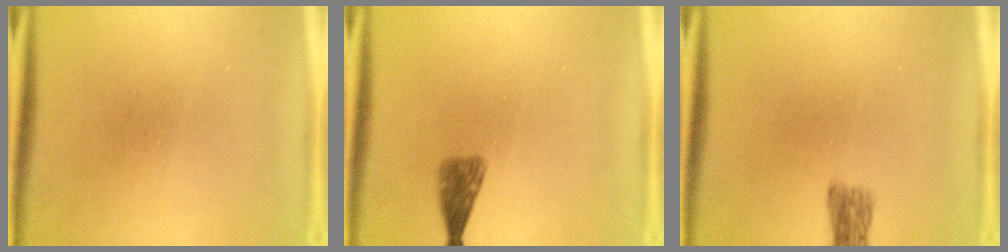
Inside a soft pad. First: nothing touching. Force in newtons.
{"total": 2.5}
{"total": 2.5}